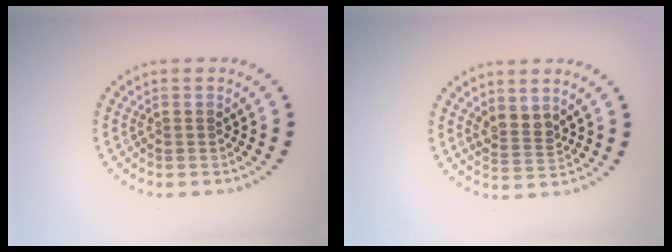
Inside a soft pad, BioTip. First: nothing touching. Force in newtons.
{"total": 2.0, "press": 1.7, "slide": 1.1}